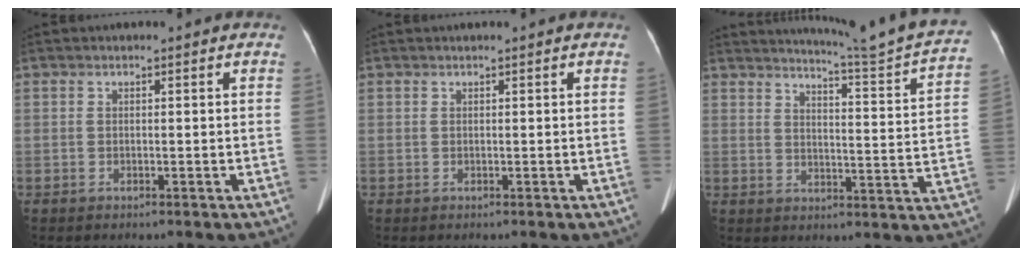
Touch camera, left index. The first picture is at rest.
{"total": 1.0, "force": [0.9, -0.1, 0.5], "torque": [-0.007, 0.017, 0.017]}
{"total": 17.5, "force": [16.4, -1.8, 5.9], "torque": [-0.094, -0.084, 0.197]}